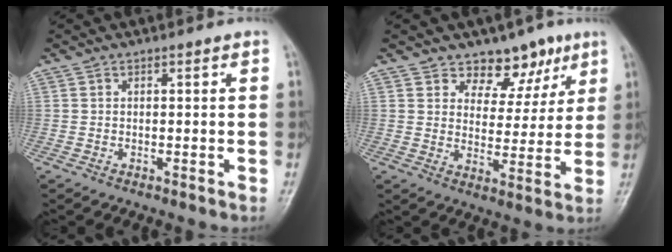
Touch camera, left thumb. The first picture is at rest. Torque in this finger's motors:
{"motor_torque": [-0.24, -0.21, 0.17, 0.06, -0.08]}